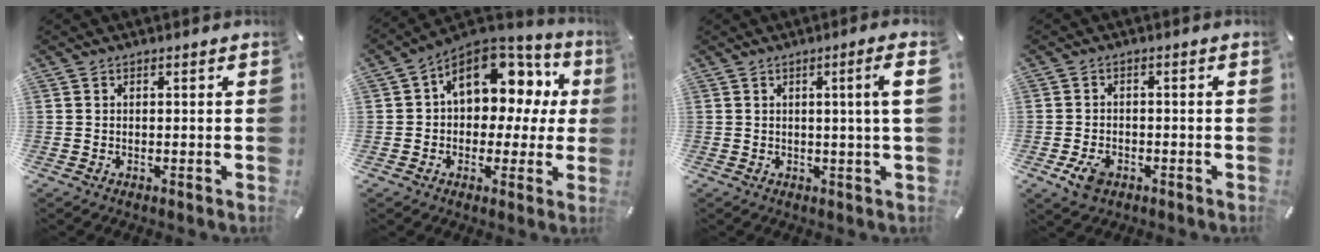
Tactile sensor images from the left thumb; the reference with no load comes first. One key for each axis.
{"total": 14.9, "fx": 5.0, "fy": 9.9, "fz": 9.9, "tx": -0.141, "ty": -0.023, "tz": 0.085}
{"total": 6.2, "fx": 1.2, "fy": -0.4, "fz": 6.0, "tx": -0.104, "ty": -0.010, "tz": 0.015}
{"total": 4.3, "fx": -2.2, "fy": 2.8, "fz": 2.4, "tx": -0.058, "ty": 0.006, "tz": -0.043}